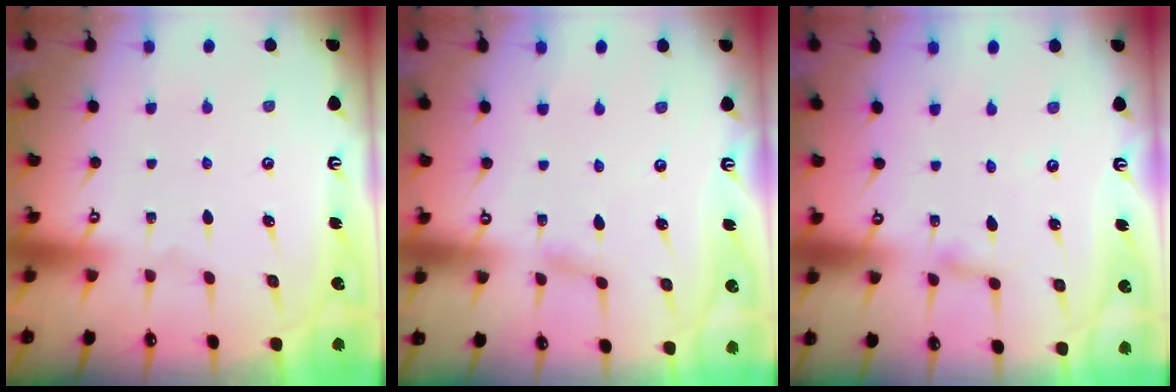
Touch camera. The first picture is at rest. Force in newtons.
{"total": 2.6, "press": 2.6, "slide": 0.2}
{"total": 1.8, "press": 1.7, "slide": 0.2}